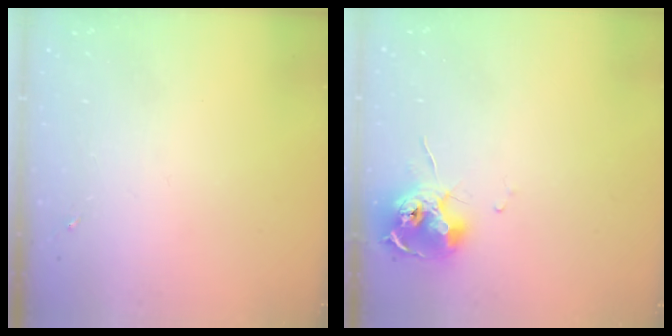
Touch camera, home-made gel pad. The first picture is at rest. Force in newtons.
{"total": 11.5, "press": 11.4, "slide": 0.6}